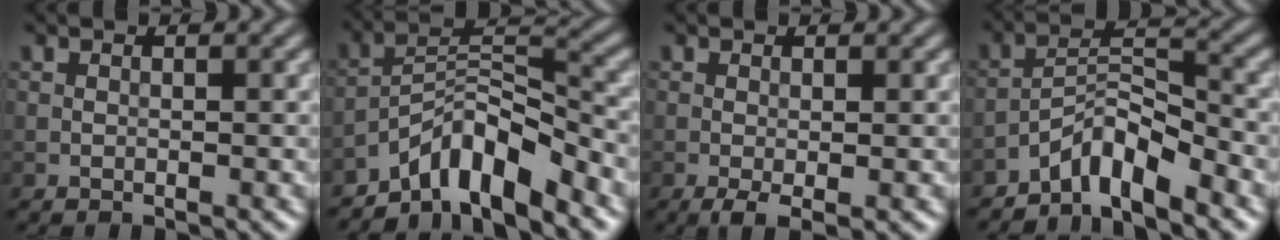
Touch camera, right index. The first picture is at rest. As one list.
[{"total": 7.1, "force": [-5.5, 1.8, 4.0], "torque": [-0.060, 0.009, -0.103]}, {"total": 1.7, "force": [-0.5, 0.4, 1.5], "torque": [-0.033, -0.006, -0.011]}, {"total": 4.8, "force": [-3.8, 1.1, 2.6], "torque": [-0.041, 0.013, -0.078]}]